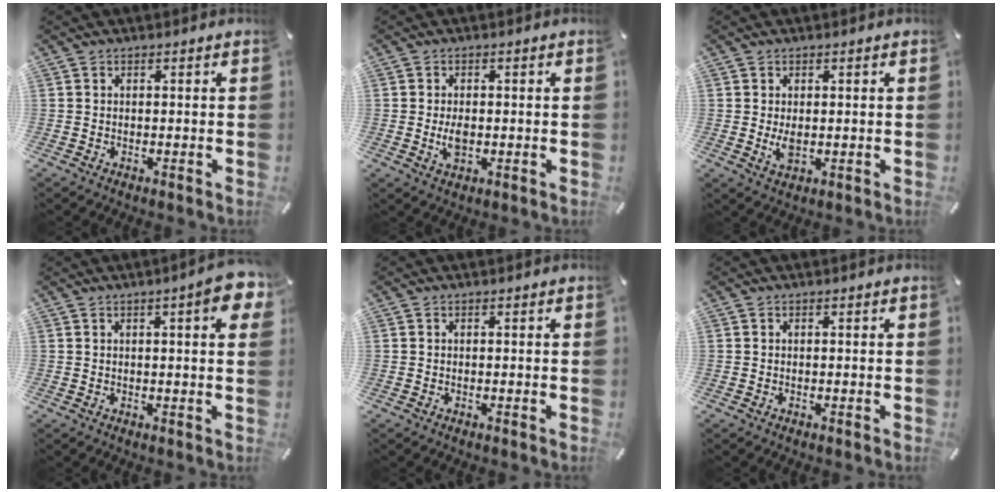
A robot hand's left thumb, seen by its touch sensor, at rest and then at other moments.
{"total": 3.3, "force": [-0.3, 2.1, 2.4], "torque": [-0.050, -0.004, -0.011]}
{"total": 3.0, "force": [0.0, 2.0, 2.2], "torque": [-0.048, -0.005, -0.004]}
{"total": 7.5, "force": [2.9, 1.5, 6.7], "torque": [-0.096, -0.008, 0.044]}
{"total": 0.0}
{"total": 0.0}